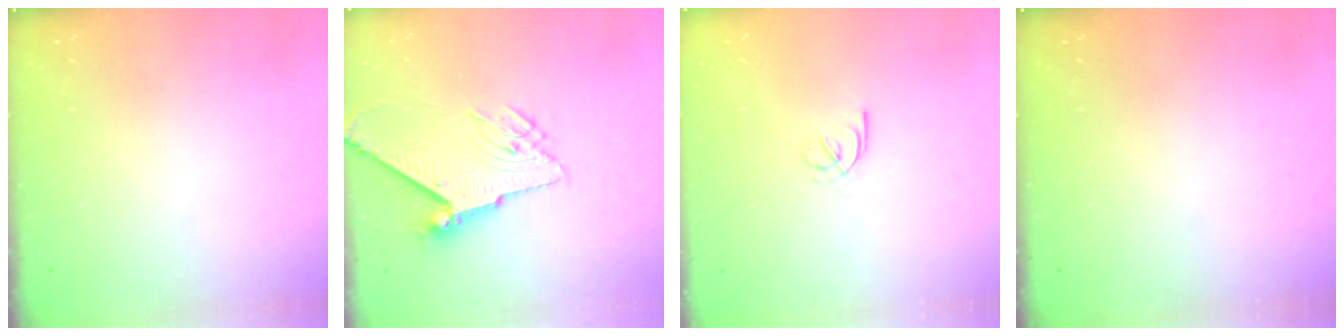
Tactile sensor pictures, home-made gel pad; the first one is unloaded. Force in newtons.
{"total": 8.1, "press": 8.1, "slide": 0.6}
{"total": 2.9, "press": 2.8, "slide": 0.8}
{"total": 0.0}